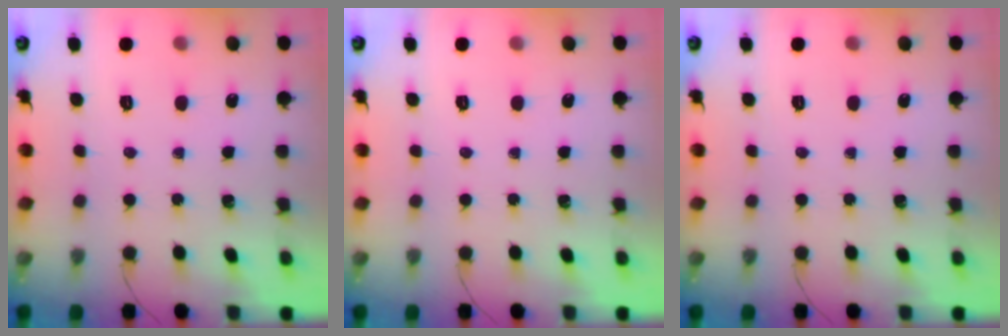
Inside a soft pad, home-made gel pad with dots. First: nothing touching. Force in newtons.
{"total": 0.0}
{"total": 0.0}